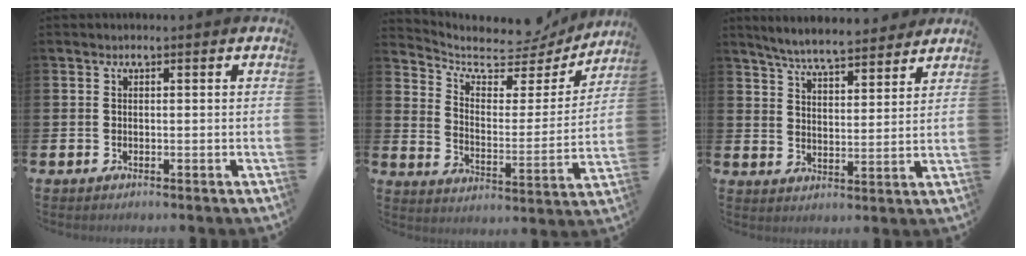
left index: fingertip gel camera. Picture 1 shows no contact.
{"total": 7.0, "force": [6.5, 2.4, 1.4], "torque": [-0.063, -0.057, 0.108]}
{"total": 6.5, "force": [6.2, 0.6, 1.6], "torque": [-0.051, -0.034, 0.110]}